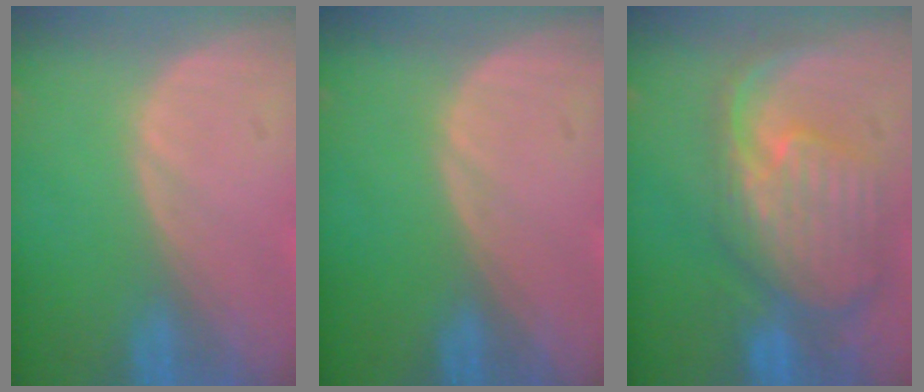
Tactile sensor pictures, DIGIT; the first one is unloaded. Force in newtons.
{"total": 0.0}
{"total": 10.5, "press": 9.4, "slide": 4.8}